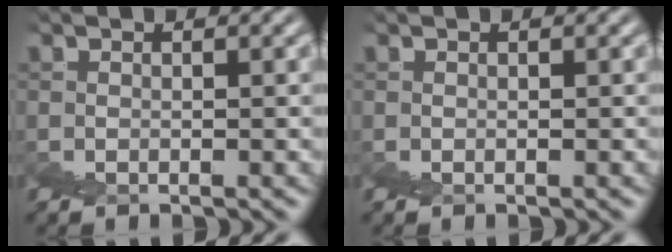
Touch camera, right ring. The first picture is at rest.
{"total": 0.0}